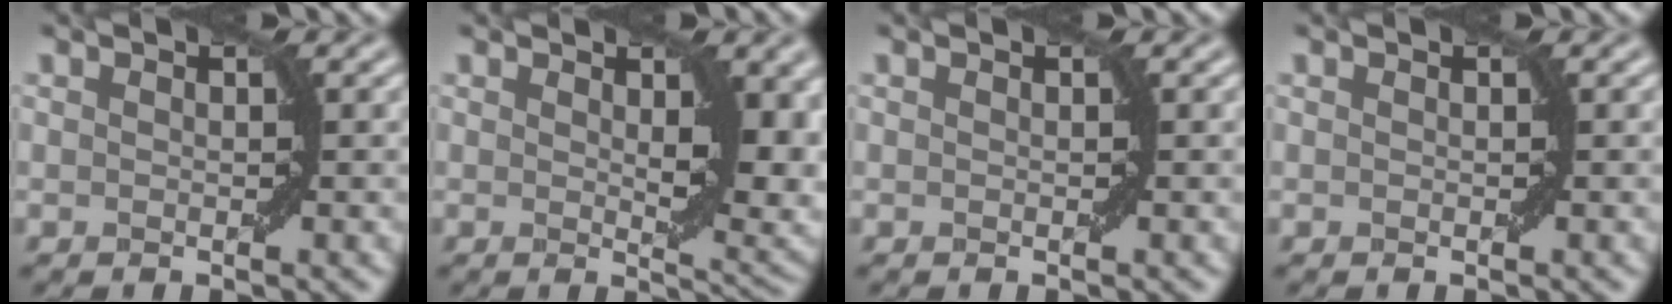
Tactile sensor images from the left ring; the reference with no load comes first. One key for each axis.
{"total": 5.5, "fx": 1.5, "fy": 2.1, "fz": 4.9, "tx": -0.063, "ty": -0.008, "tz": 0.028}
{"total": 0.0}
{"total": 0.0}